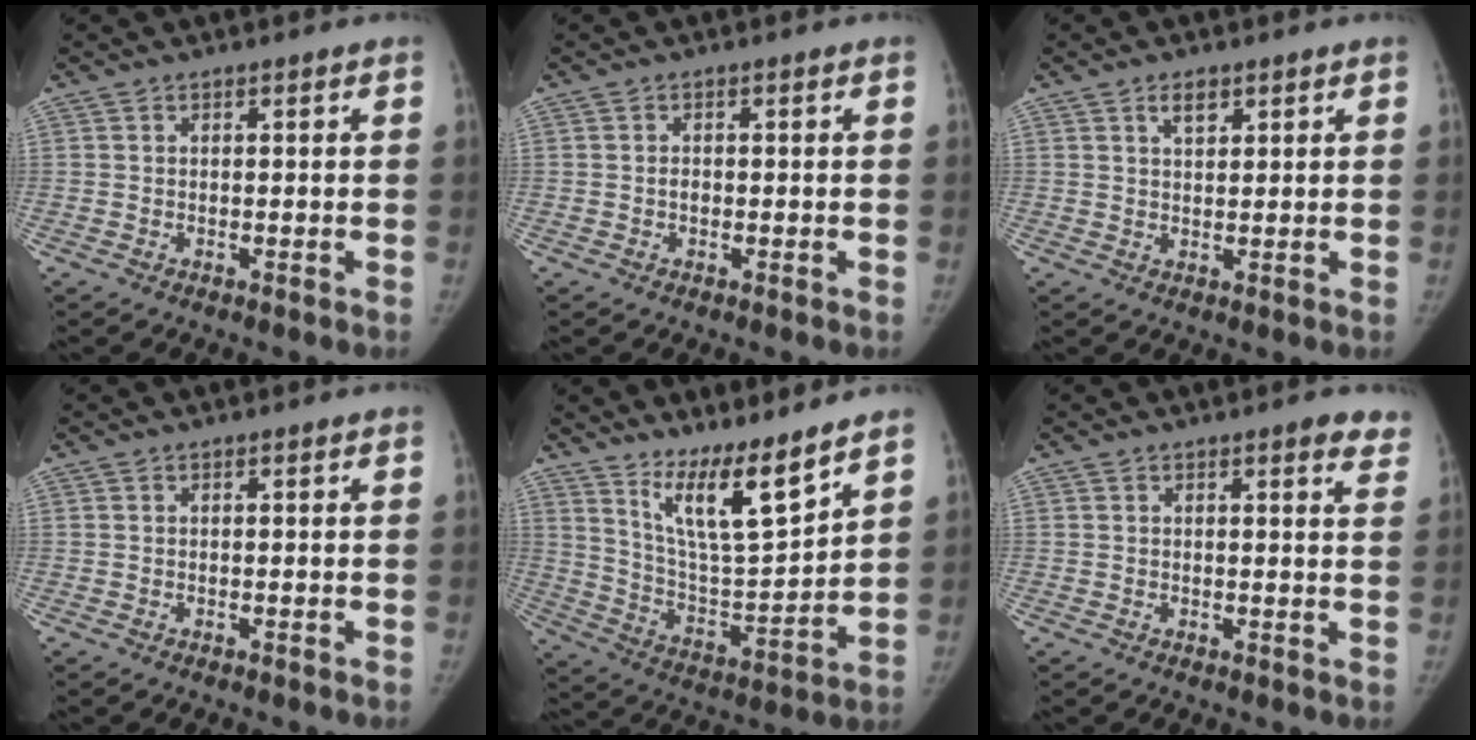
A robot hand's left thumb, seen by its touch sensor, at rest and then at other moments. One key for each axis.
{"total": 1.0, "fx": -0.3, "fy": 0.7, "fz": 0.6, "tx": -0.008, "ty": 0.002, "tz": -0.006}
{"total": 2.8, "fx": 1.7, "fy": 1.5, "fz": 1.8, "tx": -0.021, "ty": -0.010, "tz": 0.030}
{"total": 0.0}
{"total": 13.2, "fx": 9.9, "fy": 1.9, "fz": 8.5, "tx": -0.130, "ty": -0.083, "tz": 0.187}
{"total": 4.2, "fx": 3.1, "fy": 1.2, "fz": 2.6, "tx": -0.012, "ty": -0.010, "tz": 0.028}